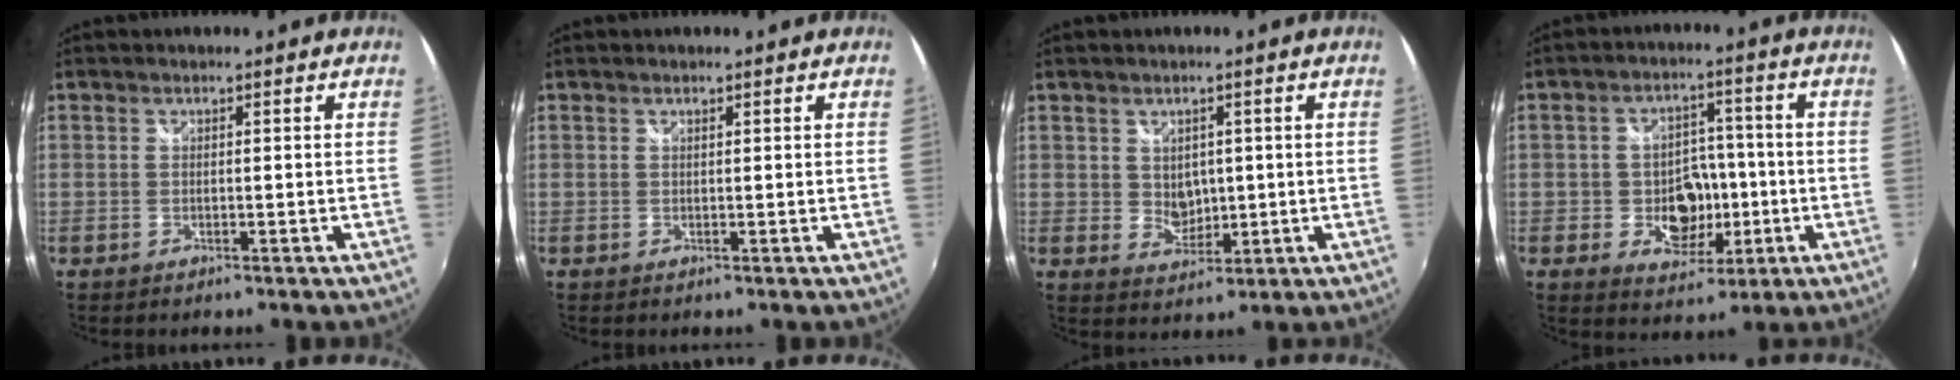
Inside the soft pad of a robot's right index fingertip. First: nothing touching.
{"total": 0.0}
{"total": 3.8, "force": [1.0, 3.1, 1.8], "torque": [-0.027, 0.003, 0.026]}
{"total": 9.0, "force": [-2.1, 7.0, 5.3], "torque": [-0.101, 0.009, -0.020]}